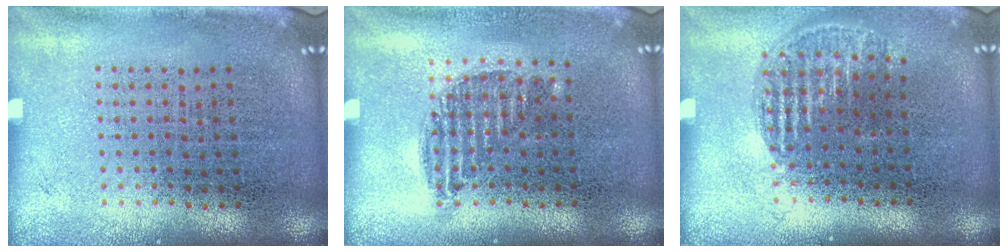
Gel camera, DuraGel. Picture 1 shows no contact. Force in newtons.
{"total": 0.9, "press": 0.8, "slide": 0.4}
{"total": 1.2, "press": 1.1, "slide": 0.5}